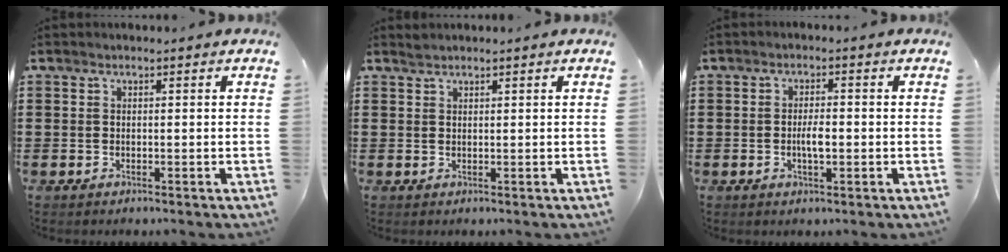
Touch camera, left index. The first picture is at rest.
{"total": 0.9, "force": [0.8, 0.1, 0.2], "torque": [-0.005, 0.000, 0.016]}
{"total": 3.2, "force": [-0.5, 1.1, 2.9], "torque": [-0.054, 0.005, -0.011]}